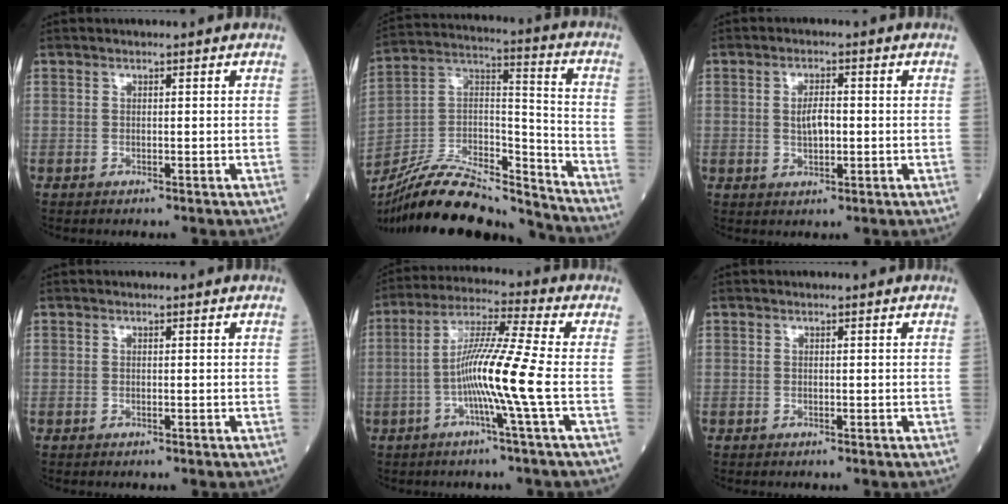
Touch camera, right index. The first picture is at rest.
{"total": 23.0, "force": [-21.1, 3.5, 8.4], "torque": [-0.169, 0.013, -0.361]}
{"total": 3.5, "force": [0.0, 1.4, 3.2], "torque": [-0.057, 0.003, 0.002]}
{"total": 0.0}
{"total": 10.6, "force": [-2.4, -1.8, 10.2], "torque": [-0.191, 0.003, -0.051]}
{"total": 0.0}